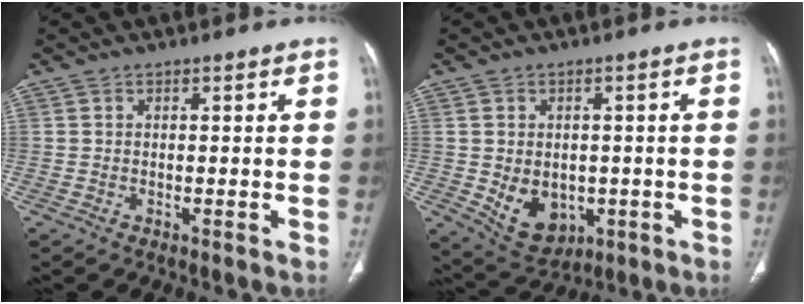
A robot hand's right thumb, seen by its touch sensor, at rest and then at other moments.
{"total": 9.0, "force": [-1.8, 6.8, 5.6], "torque": [-0.068, -0.002, -0.004]}